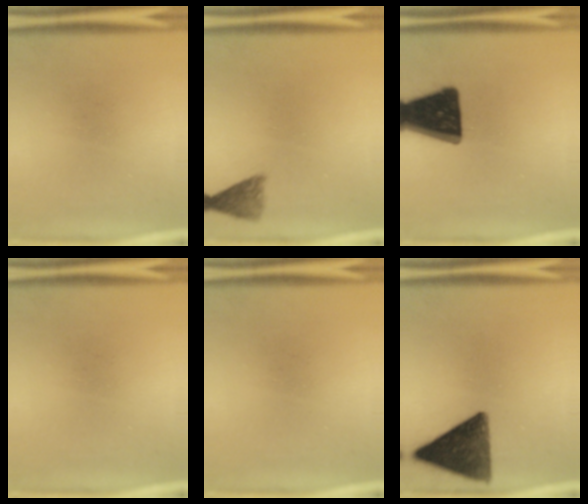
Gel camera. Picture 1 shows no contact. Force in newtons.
{"total": 2.8}
{"total": 18.4}
{"total": 0.0}
{"total": 0.0}
{"total": 12.2}